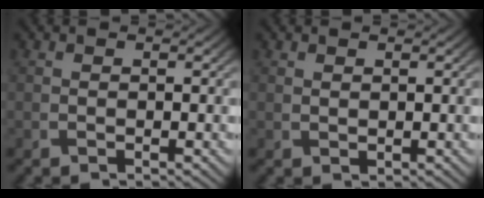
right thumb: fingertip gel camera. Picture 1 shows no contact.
{"total": 0.6, "force": [0.5, 0.2, 0.2], "torque": [-0.006, -0.002, 0.011]}